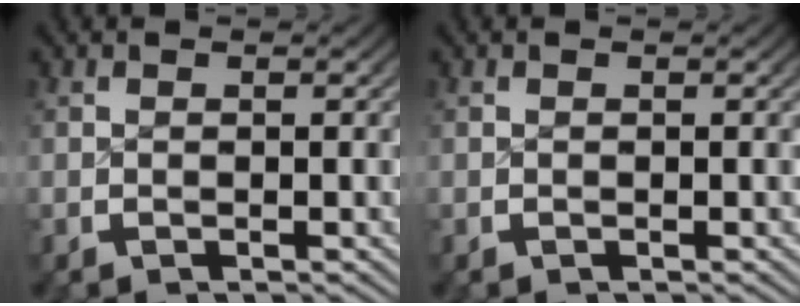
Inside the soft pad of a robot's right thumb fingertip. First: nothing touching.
{"total": 0.0}